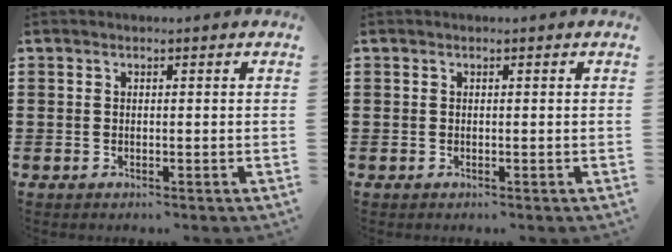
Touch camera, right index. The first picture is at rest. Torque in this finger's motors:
{"motor_torque": [0.06, 0.68, 0.00, 0.00]}